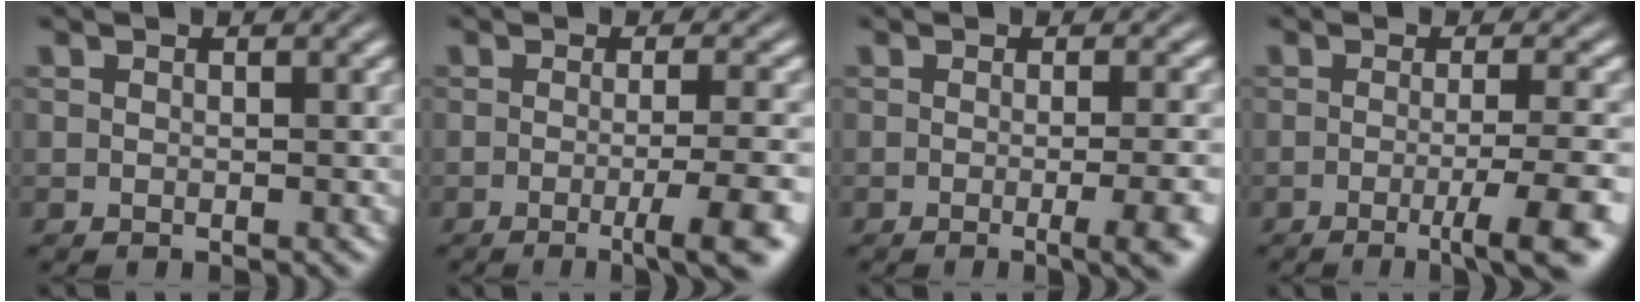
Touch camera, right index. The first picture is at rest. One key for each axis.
{"total": 4.6, "fx": -2.3, "fy": -0.2, "fz": 4.0, "tx": -0.046, "ty": -0.005, "tz": -0.035}
{"total": 3.8, "fx": -1.8, "fy": 0.0, "fz": 3.3, "tx": -0.034, "ty": -0.004, "tz": -0.027}
{"total": 5.2, "fx": -2.5, "fy": -0.2, "fz": 4.5, "tx": -0.053, "ty": -0.008, "tz": -0.038}